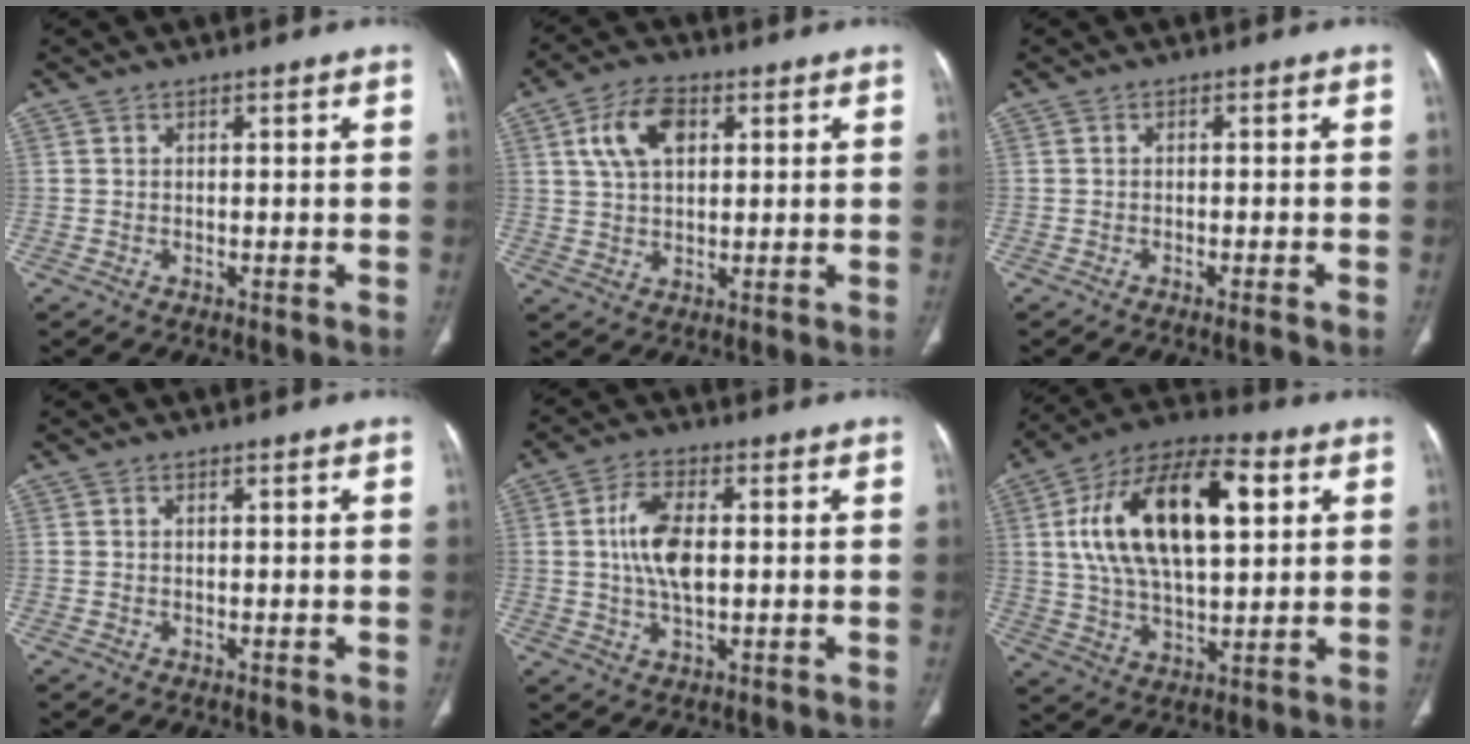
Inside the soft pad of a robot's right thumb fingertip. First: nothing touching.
{"total": 9.1, "force": [2.8, 5.5, 6.7], "torque": [-0.119, 0.007, 0.049]}
{"total": 2.0, "force": [-1.5, -0.2, 1.4], "torque": [-0.029, 0.004, -0.019]}
{"total": 0.0}
{"total": 8.8, "force": [0.7, 4.3, 7.6], "torque": [-0.150, 0.003, 0.014]}
{"total": 23.0, "force": [5.9, 11.1, 19.2], "torque": [-0.327, 0.007, 0.094]}